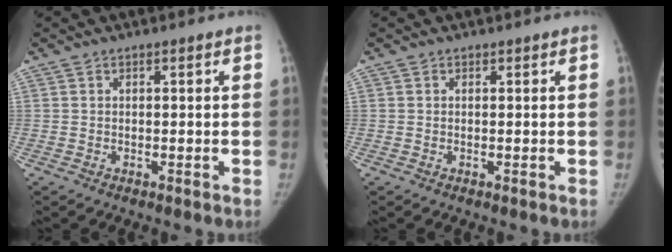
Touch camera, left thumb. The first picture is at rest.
{"total": 0.0}